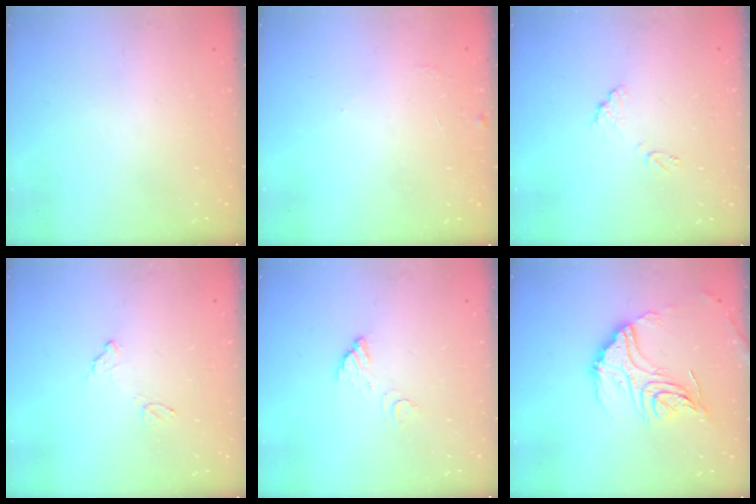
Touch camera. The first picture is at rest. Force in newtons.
{"total": 5.4, "press": 5.4, "slide": 0.4}
{"total": 9.5, "press": 9.5, "slide": 0.6}
{"total": 8.0, "press": 8.0, "slide": 0.4}
{"total": 3.6, "press": 3.6, "slide": 0.3}
{"total": 19.3, "press": 19.2, "slide": 1.9}